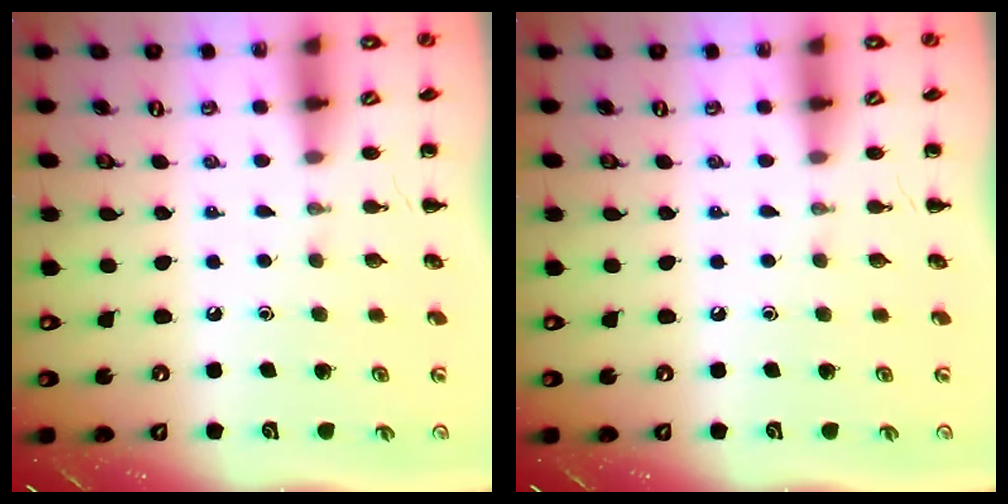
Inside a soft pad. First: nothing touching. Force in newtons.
{"total": 0.0}